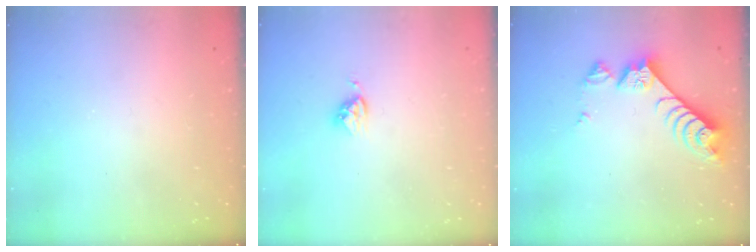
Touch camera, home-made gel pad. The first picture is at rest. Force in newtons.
{"total": 4.0, "press": 4.0, "slide": 0.4}
{"total": 8.8, "press": 8.8, "slide": 0.6}